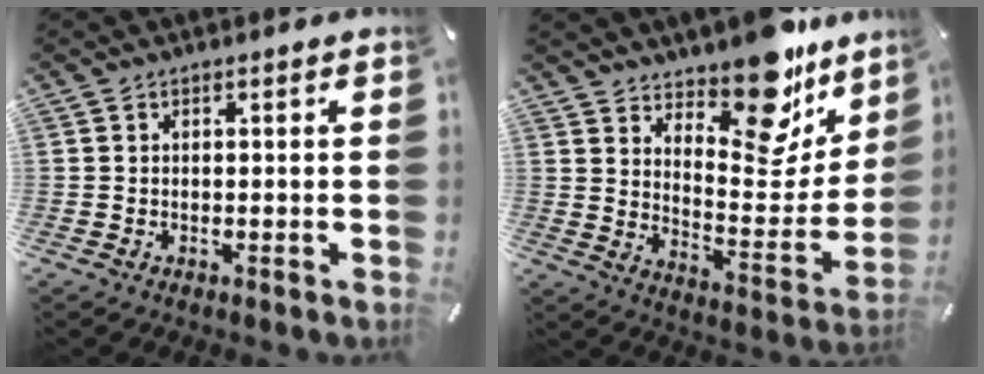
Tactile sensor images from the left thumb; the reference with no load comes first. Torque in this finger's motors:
{"motor_torque": [2.45, 0.39, 1.64, -1.13, 0.04]}